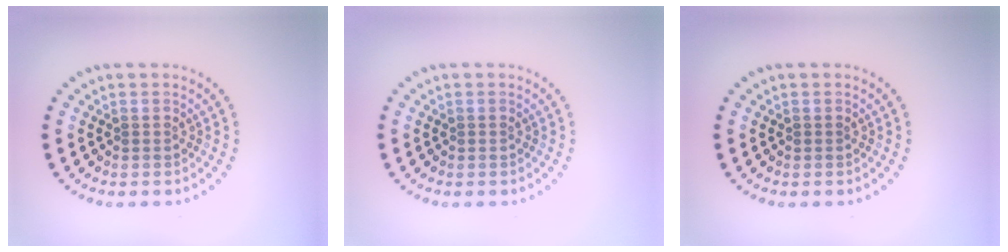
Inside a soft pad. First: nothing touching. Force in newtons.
{"total": 0.0}
{"total": 0.0}